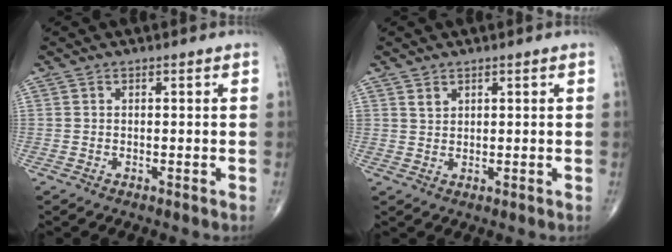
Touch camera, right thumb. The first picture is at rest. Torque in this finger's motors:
{"motor_torque": [0.05, 0.05, 0.42, 0.46, 0.04]}